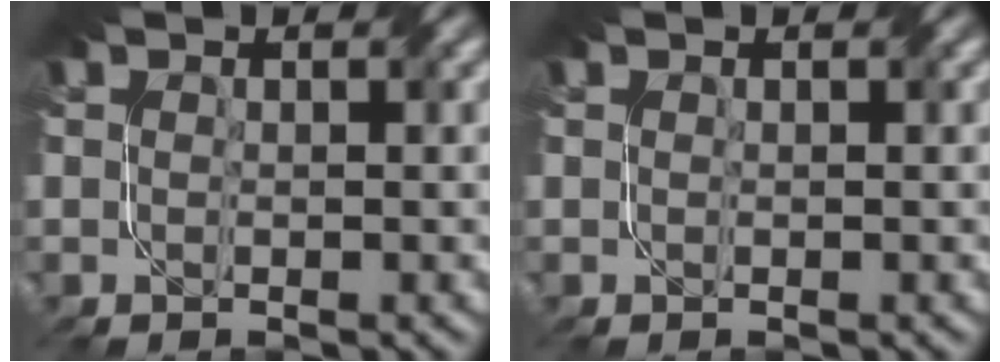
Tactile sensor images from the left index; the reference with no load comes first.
{"total": 0.0}